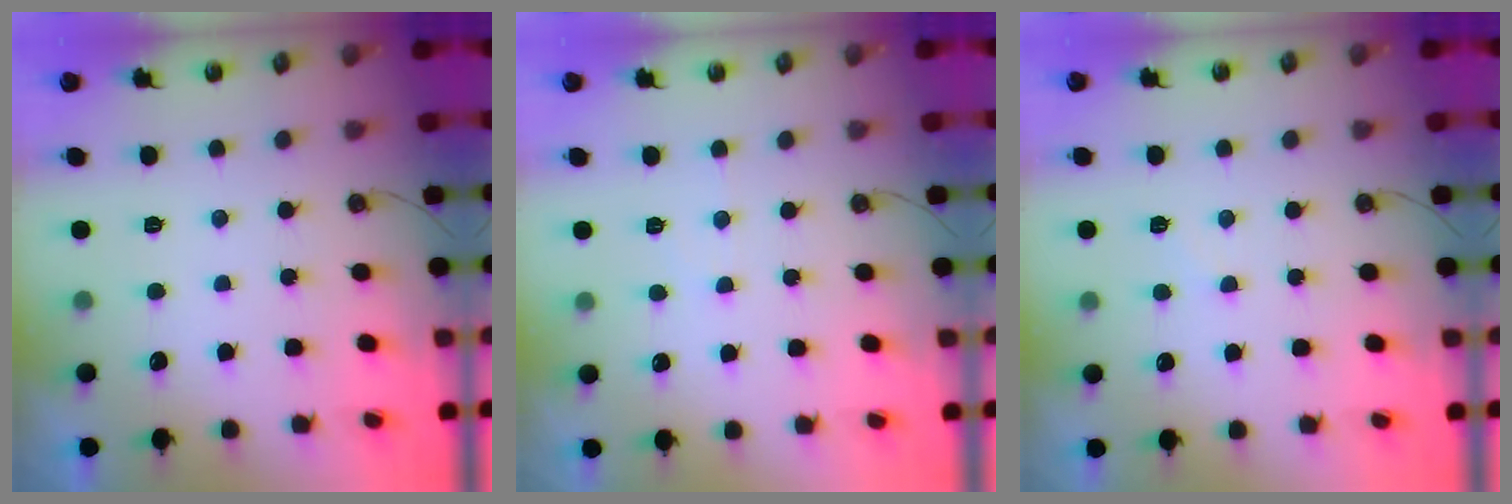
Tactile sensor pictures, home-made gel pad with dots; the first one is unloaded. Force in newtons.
{"total": 3.9, "press": 3.9, "slide": 0.6}
{"total": 6.8, "press": 6.8, "slide": 0.6}